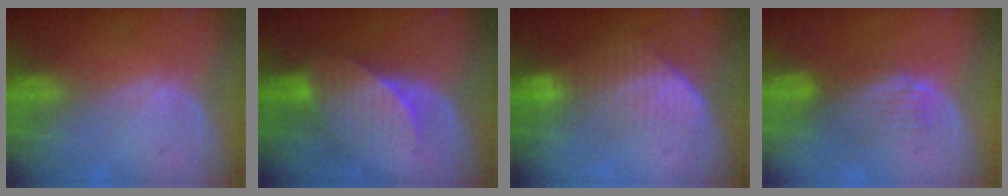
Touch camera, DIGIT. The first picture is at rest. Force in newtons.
{"total": 7.4, "press": 6.9, "slide": 2.4}
{"total": 7.4, "press": 6.4, "slide": 3.8}
{"total": 4.7, "press": 4.1, "slide": 2.4}